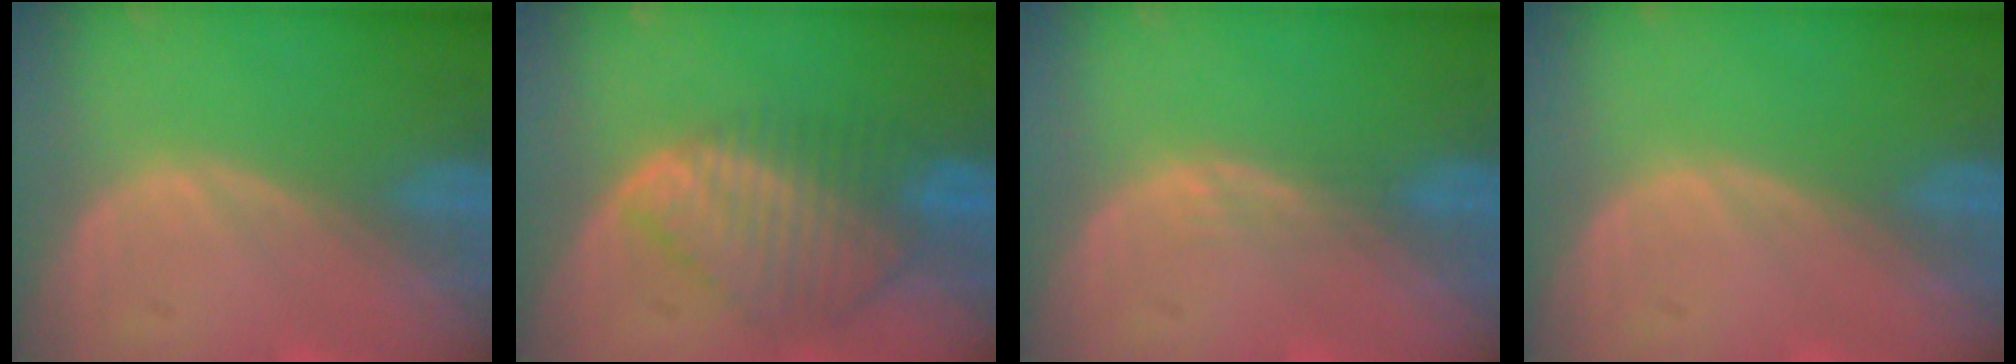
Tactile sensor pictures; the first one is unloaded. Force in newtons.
{"total": 8.6, "press": 7.5, "slide": 4.1}
{"total": 1.1, "press": 1.1, "slide": 0.1}
{"total": 0.0}